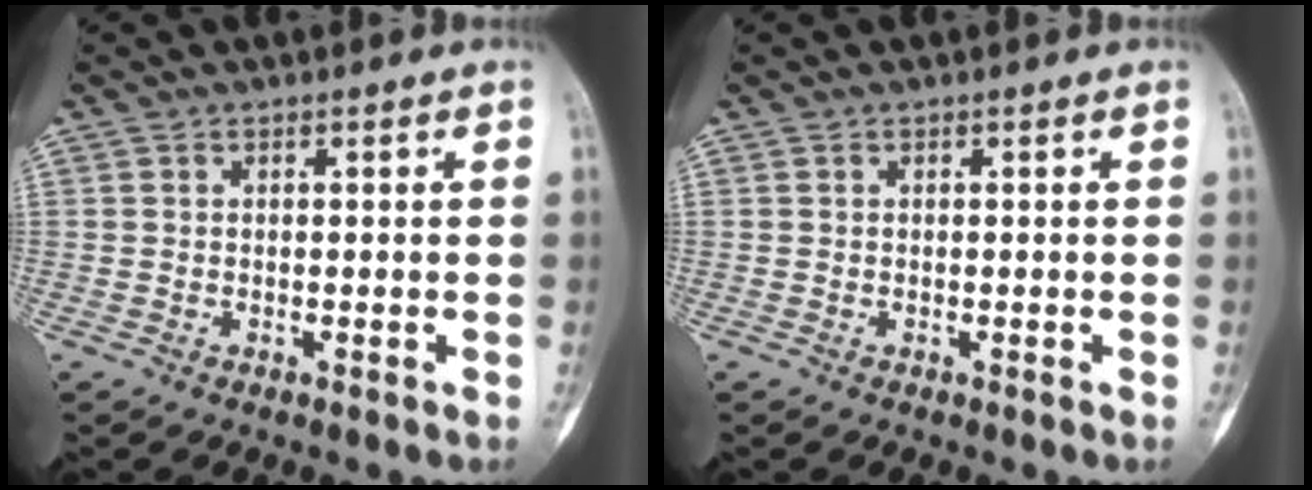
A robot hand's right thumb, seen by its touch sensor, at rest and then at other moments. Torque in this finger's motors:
{"motor_torque": [0.00, 0.01, 0.02, 0.02, 0.00]}